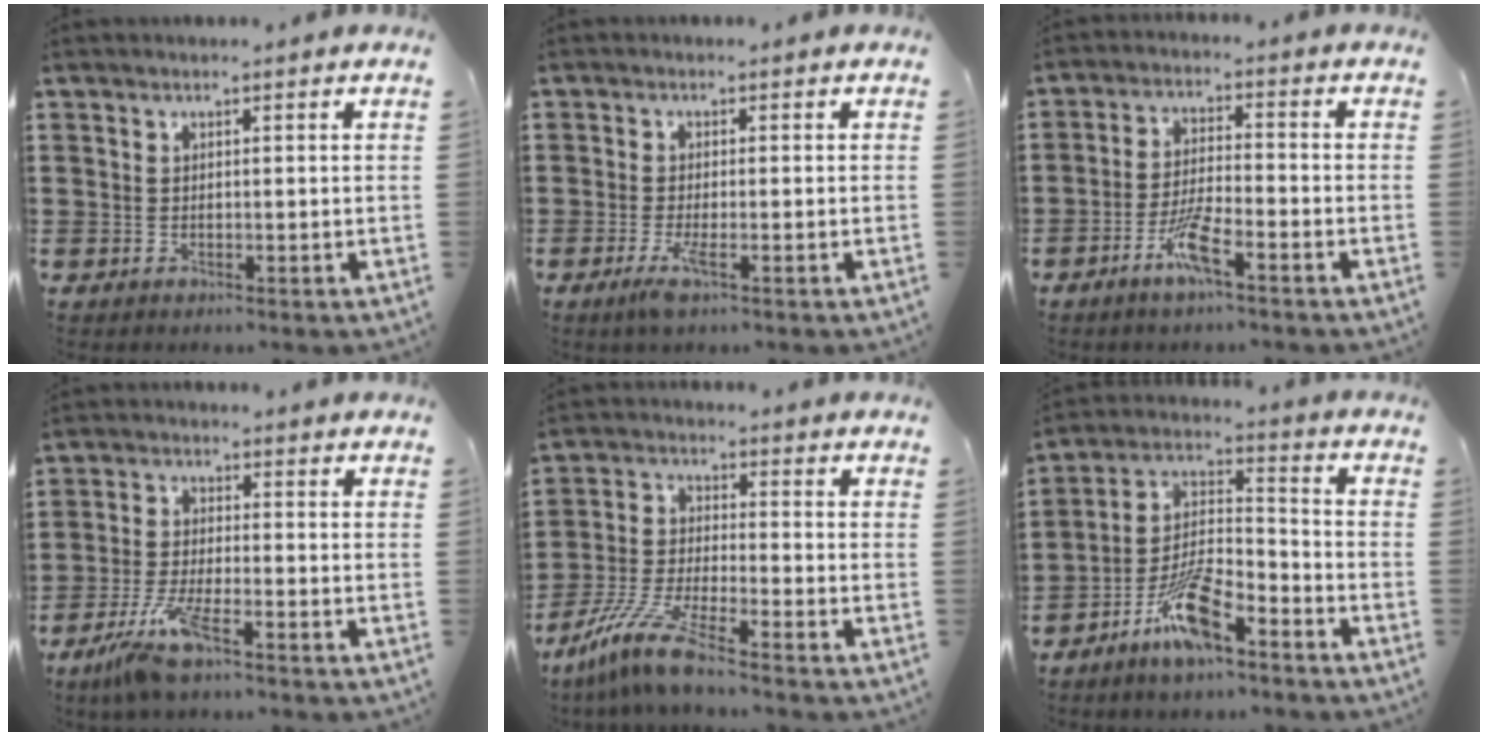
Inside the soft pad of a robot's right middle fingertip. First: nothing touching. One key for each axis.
{"total": 2.9, "fx": -1.2, "fy": 0.3, "fz": 2.6, "tx": -0.058, "ty": -0.012, "tz": -0.025}
{"total": 5.7, "fx": -3.4, "fy": 0.7, "fz": 4.4, "tx": -0.100, "ty": -0.007, "tz": -0.067}
{"total": 7.0, "fx": -4.9, "fy": 1.0, "fz": 4.9, "tx": -0.118, "ty": -0.017, "tz": -0.094}
{"total": 8.3, "fx": -6.8, "fy": 0.2, "fz": 4.7, "tx": -0.121, "ty": -0.014, "tz": -0.142}
{"total": 10.2, "fx": -6.9, "fy": 2.7, "fz": 6.9, "tx": -0.152, "ty": 0.004, "tz": -0.133}